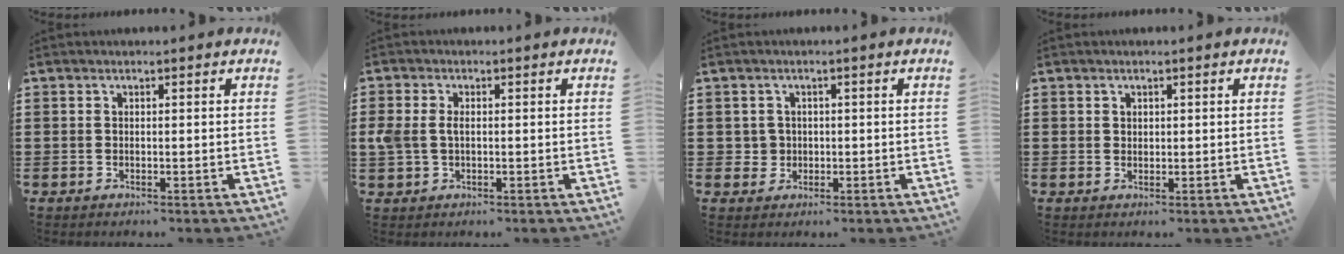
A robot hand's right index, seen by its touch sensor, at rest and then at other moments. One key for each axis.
{"total": 2.9, "fx": 0.1, "fy": 1.9, "fz": 2.2, "tx": -0.061, "ty": 0.001, "tz": -0.003}
{"total": 2.0, "fx": -0.1, "fy": 1.9, "fz": 0.3, "tx": -0.016, "ty": 0.008, "tz": -0.005}
{"total": 0.9, "fx": 0.6, "fy": 0.7, "fz": 0.2, "tx": -0.005, "ty": 0.002, "tz": 0.011}